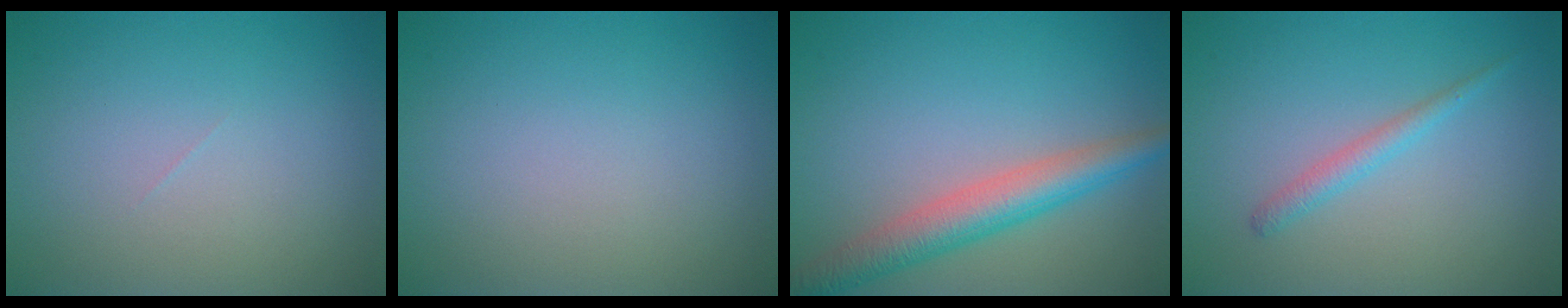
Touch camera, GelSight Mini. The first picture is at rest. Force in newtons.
{"total": 0.0}
{"total": 4.8, "press": 4.8, "slide": 0.2}
{"total": 1.5, "press": 1.5, "slide": 0.1}